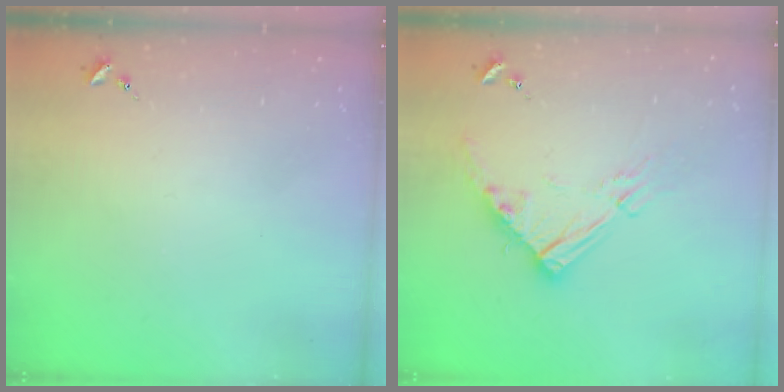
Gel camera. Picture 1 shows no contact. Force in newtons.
{"total": 12.3, "press": 12.2, "slide": 1.3}